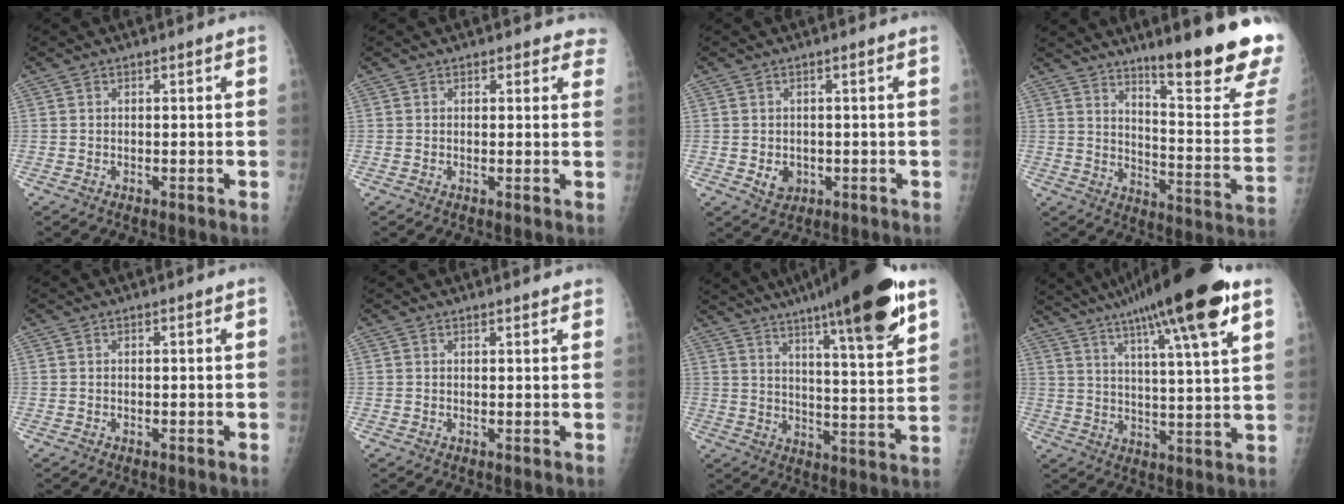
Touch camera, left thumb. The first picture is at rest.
{"total": 3.9, "force": [3.3, 1.9, 0.3], "torque": [0.039, -0.013, 0.018]}
{"total": 3.1, "force": [-0.5, 2.5, 1.6], "torque": [-0.015, -0.001, 0.003]}
{"total": 21.6, "force": [15.6, 2.4, 14.8], "torque": [-0.177, -0.121, 0.223]}
{"total": 0.0}
{"total": 1.9, "force": [1.7, 0.5, 0.7], "torque": [0.002, -0.001, 0.019]}
{"total": 22.9, "force": [14.5, 3.4, 17.3], "torque": [-0.247, -0.047, 0.214]}
{"total": 21.5, "force": [12.8, 2.7, 17.0], "torque": [-0.264, -0.021, 0.197]}